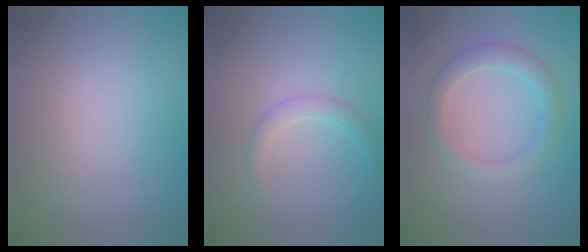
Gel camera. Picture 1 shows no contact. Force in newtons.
{"total": 1.5, "press": 1.5, "slide": 0.0}
{"total": 2.6, "press": 2.6, "slide": 0.1}